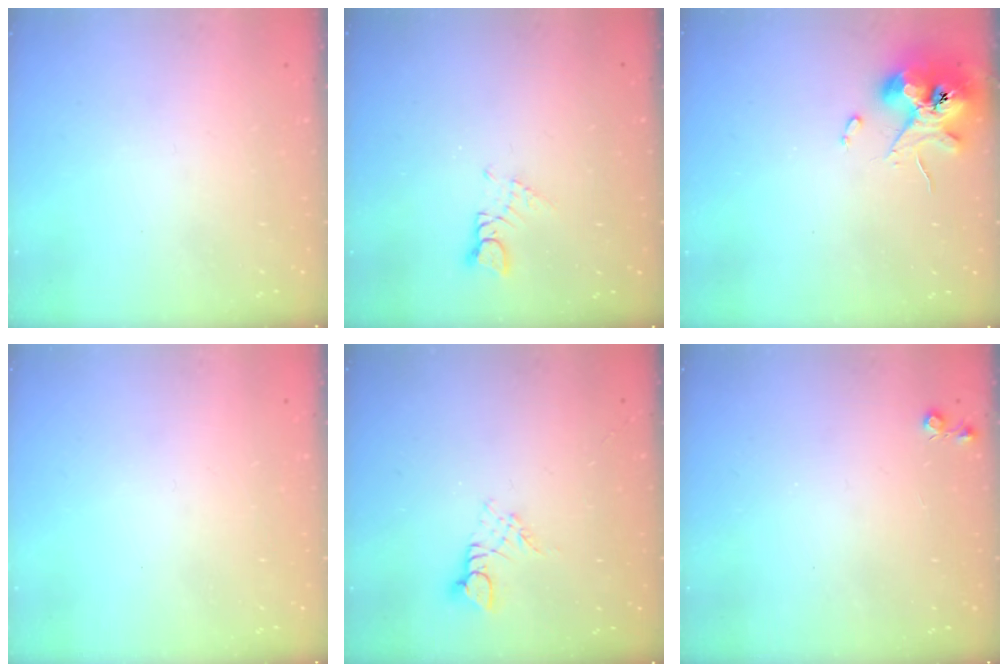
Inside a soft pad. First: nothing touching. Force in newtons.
{"total": 1.6, "press": 1.6, "slide": 0.2}
{"total": 11.2, "press": 11.0, "slide": 1.7}
{"total": 0.0}
{"total": 3.0, "press": 3.0, "slide": 0.3}
{"total": 3.9, "press": 3.9, "slide": 0.6}